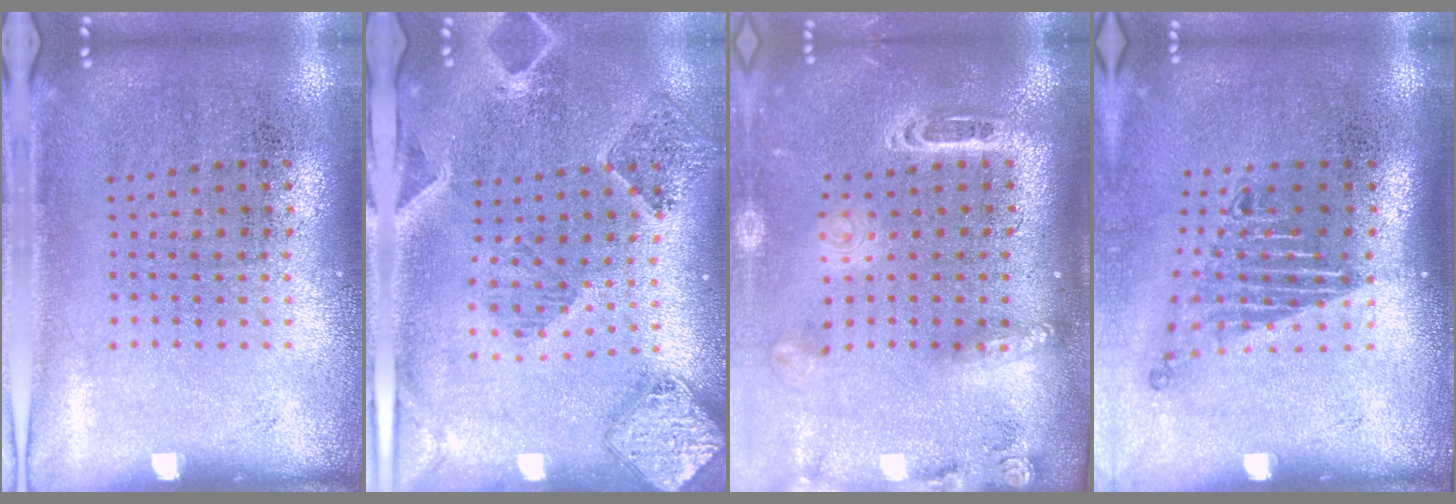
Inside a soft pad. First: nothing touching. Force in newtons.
{"total": 1.5, "press": 1.5, "slide": 0.2}
{"total": 2.5, "press": 1.8, "slide": 1.8}
{"total": 1.7, "press": 1.2, "slide": 1.2}